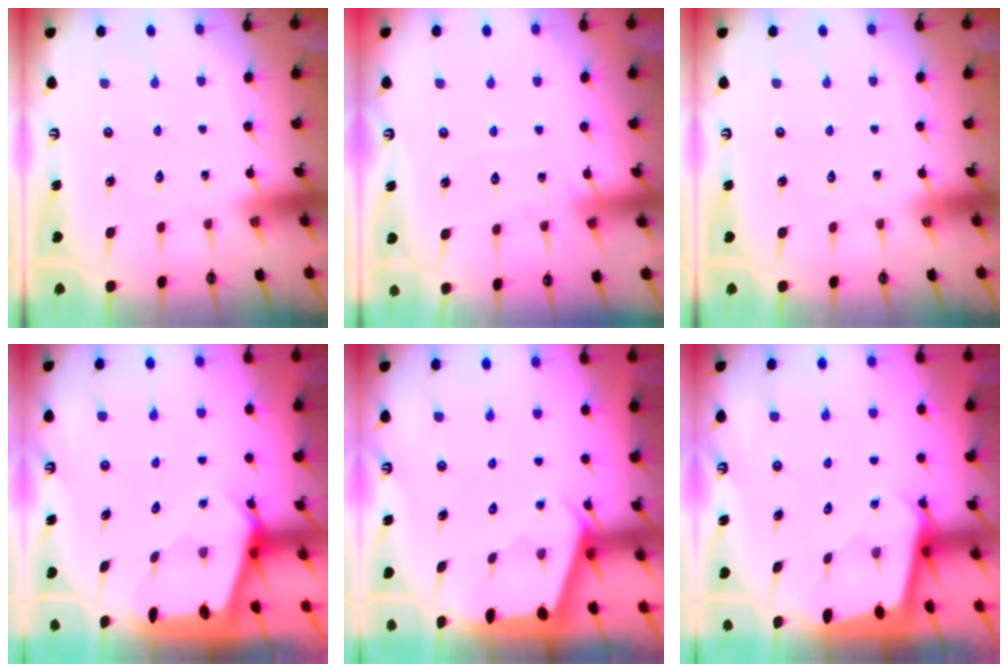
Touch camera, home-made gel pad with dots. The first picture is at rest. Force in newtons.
{"total": 5.8, "press": 5.8, "slide": 0.6}
{"total": 0.0}
{"total": 2.5, "press": 2.5, "slide": 0.2}
{"total": 2.4, "press": 2.4, "slide": 0.3}
{"total": 2.5, "press": 2.5, "slide": 0.1}